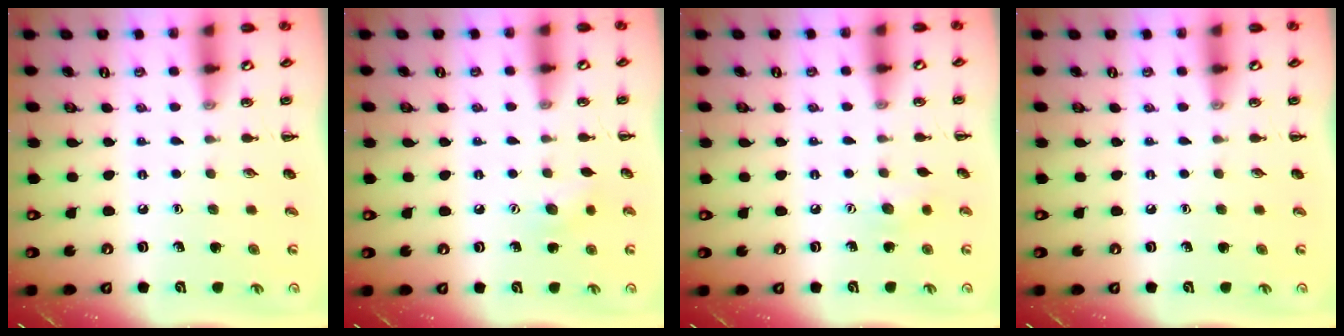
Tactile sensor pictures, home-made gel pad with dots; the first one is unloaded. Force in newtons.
{"total": 6.5, "press": 6.3, "slide": 1.6}
{"total": 6.1, "press": 6.0, "slide": 1.2}
{"total": 0.0}